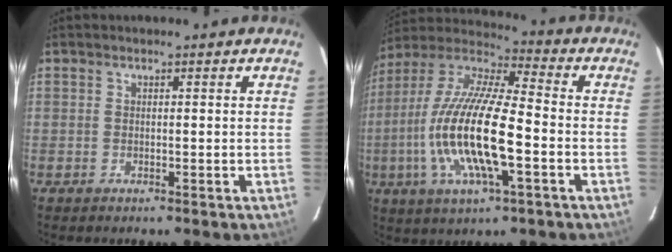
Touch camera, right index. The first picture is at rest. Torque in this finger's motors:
{"motor_torque": [1.37, -0.77, 1.06, 0.21]}